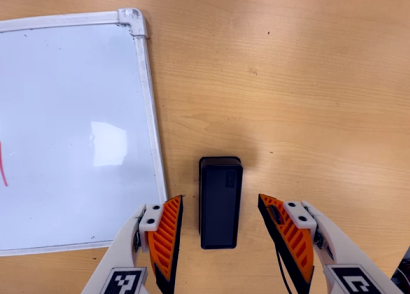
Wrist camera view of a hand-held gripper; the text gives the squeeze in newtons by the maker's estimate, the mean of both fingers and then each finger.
{"total": 0.0}